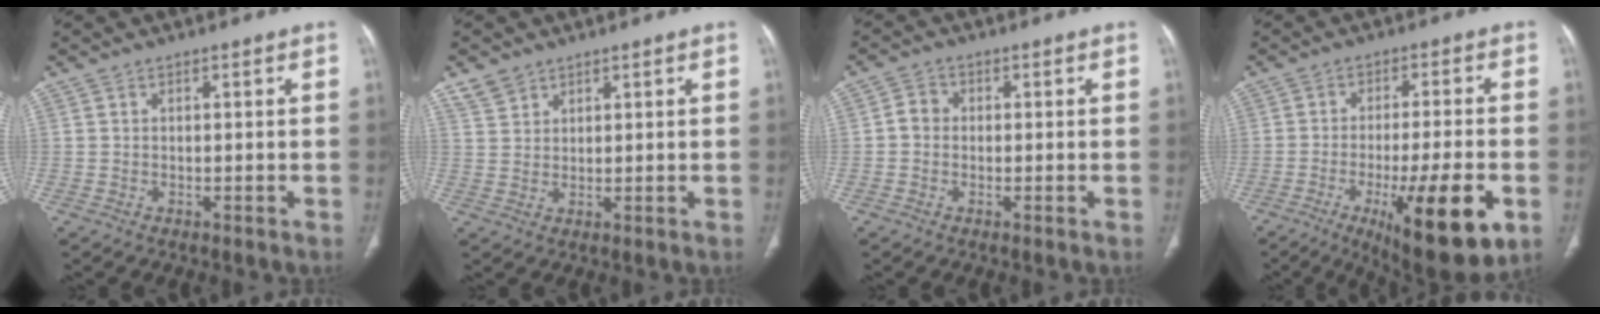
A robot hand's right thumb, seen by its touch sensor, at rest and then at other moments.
{"total": 3.5, "force": [2.6, 2.1, 0.8], "torque": [-0.006, -0.007, 0.055]}
{"total": 2.7, "force": [-0.3, 2.4, 1.2], "torque": [-0.010, 0.010, -0.012]}
{"total": 18.1, "force": [-6.9, 4.4, 16.2], "torque": [-0.219, 0.003, -0.092]}